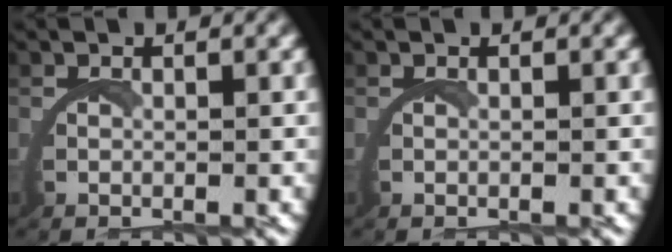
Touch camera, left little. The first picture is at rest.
{"total": 0.0}